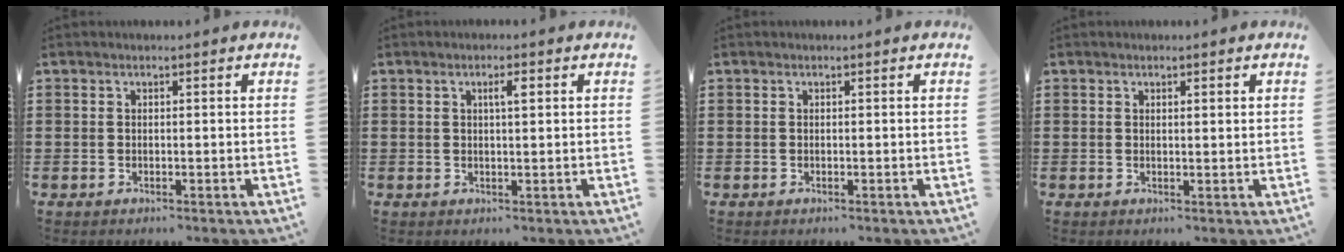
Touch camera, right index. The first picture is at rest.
{"total": 2.1, "force": [0.6, 0.3, 2.0], "torque": [-0.030, 0.002, 0.006]}
{"total": 0.0}
{"total": 0.7, "force": [0.4, 0.0, 0.6], "torque": [-0.011, 0.001, 0.006]}